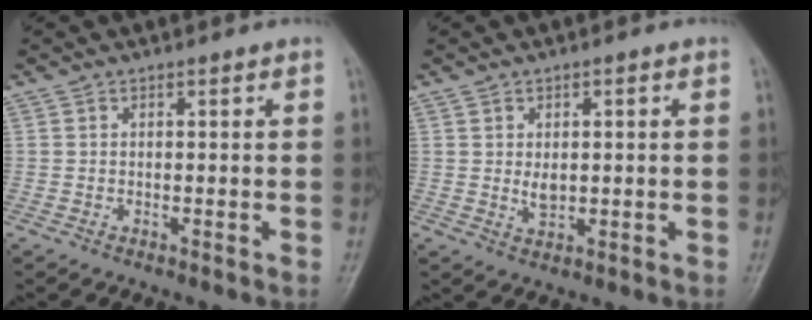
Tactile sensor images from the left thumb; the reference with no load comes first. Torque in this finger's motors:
{"motor_torque": [0.52, 0.61, 0.77, 0.00, 0.01]}